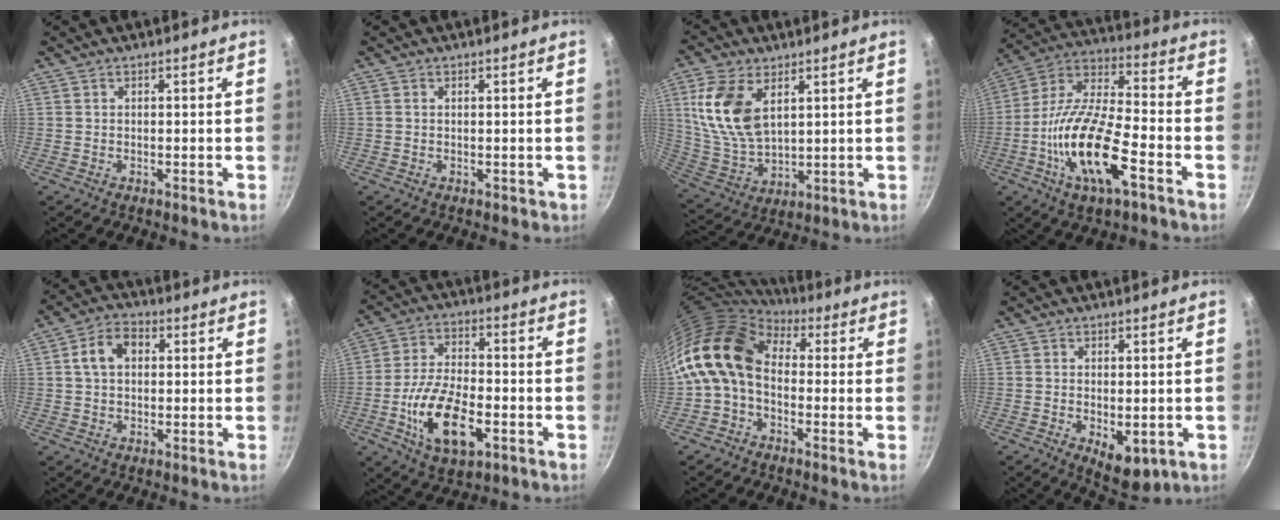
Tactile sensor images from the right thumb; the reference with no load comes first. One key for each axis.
{"total": 0.9, "fx": 0.1, "fy": 0.7, "fz": 0.4, "tx": 0.000, "ty": 0.003, "tz": 0.003}
{"total": 14.0, "fx": 4.8, "fy": 8.0, "fz": 10.4, "tx": -0.199, "ty": -0.021, "tz": 0.107}
{"total": 19.0, "fx": -7.0, "fy": 6.9, "fz": 16.2, "tx": -0.308, "ty": 0.032, "tz": -0.146}
{"total": 6.9, "fx": 1.2, "fy": 4.9, "fz": 4.7, "tx": -0.065, "ty": 0.018, "tz": 0.012}
{"total": 15.1, "fx": -4.8, "fy": 7.6, "fz": 12.1, "tx": -0.216, "ty": 0.023, "tz": -0.087}
{"total": 12.8, "fx": 0.2, "fy": 8.9, "fz": 9.1, "tx": -0.156, "ty": 0.026, "tz": -0.020}
{"total": 7.3, "fx": -1.9, "fy": 3.9, "fz": 5.8, "tx": -0.070, "ty": -0.006, "tz": -0.014}